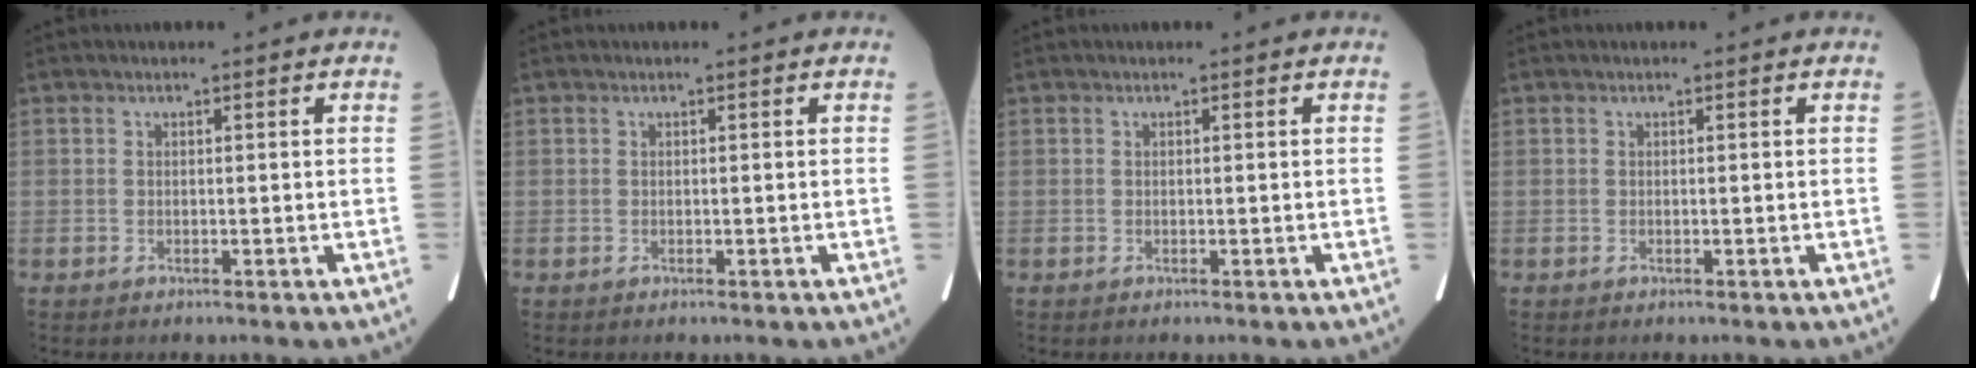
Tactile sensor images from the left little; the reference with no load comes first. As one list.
[{"total": 0.0}, {"total": 0.0}, {"total": 0.0}]